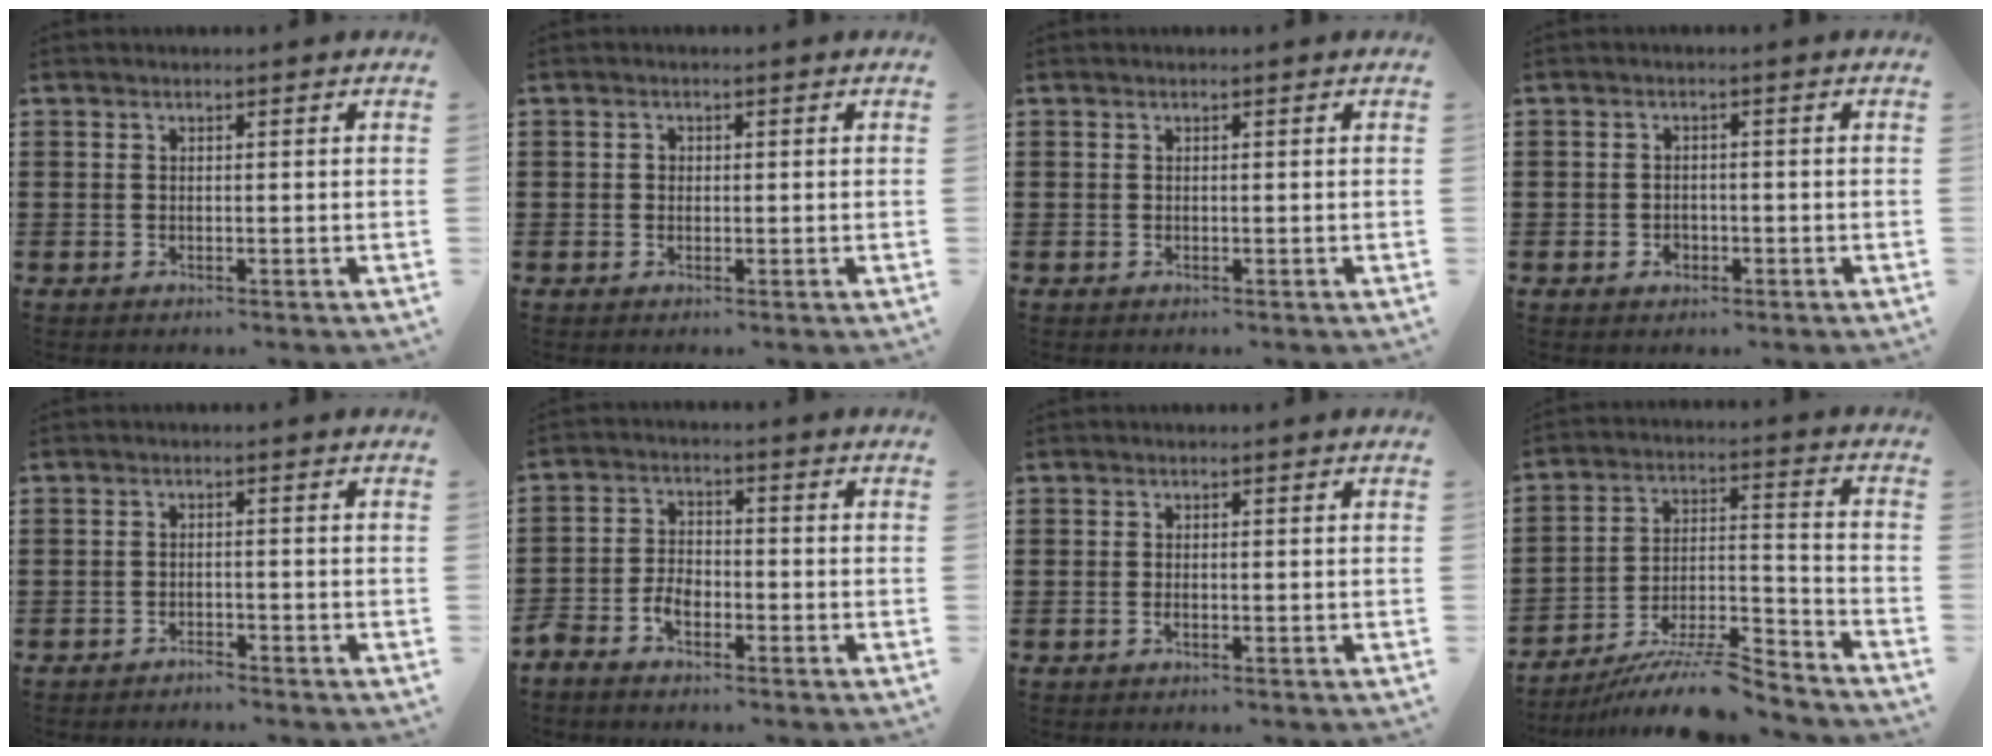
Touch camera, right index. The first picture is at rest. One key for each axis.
{"total": 0.7, "fx": 0.1, "fy": 0.7, "fz": 0.2, "tx": -0.006, "ty": 0.003, "tz": 0.001}
{"total": 0.0}
{"total": 1.7, "fx": -0.8, "fy": 1.4, "fz": 0.7, "tx": -0.018, "ty": 0.001, "tz": -0.017}
{"total": 1.6, "fx": -1.6, "fy": 0.0, "fz": 0.2, "tx": -0.008, "ty": -0.001, "tz": -0.032}
{"total": 3.4, "fx": -2.4, "fy": 1.7, "fz": 1.7, "tx": -0.049, "ty": 0.002, "tz": -0.051}
{"total": 0.7, "fx": -0.3, "fy": 0.1, "fz": 0.6, "tx": -0.012, "ty": -0.004, "tz": -0.005}
{"total": 10.6, "fx": -9.5, "fy": 1.3, "fz": 4.7, "tx": -0.065, "ty": 0.027, "tz": -0.178}